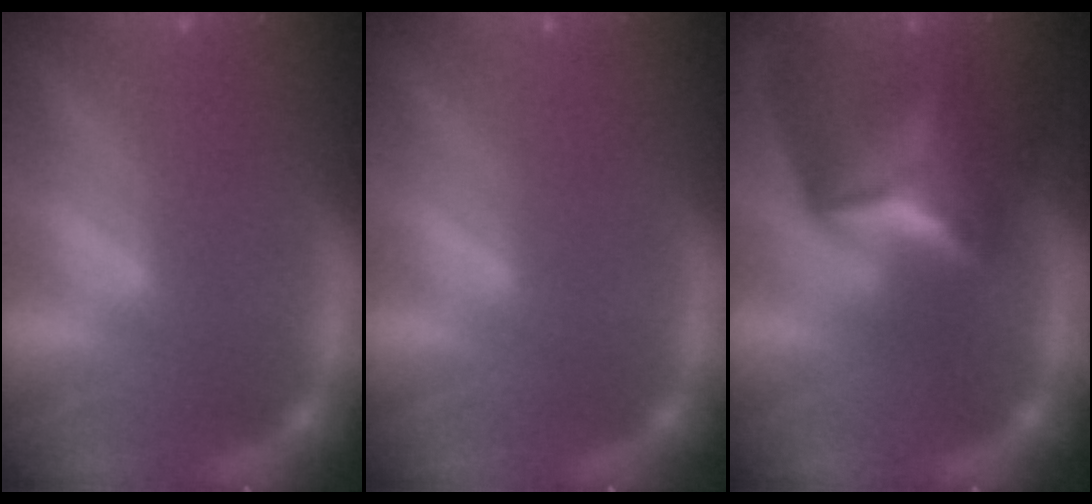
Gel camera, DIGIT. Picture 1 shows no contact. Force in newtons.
{"total": 0.0}
{"total": 8.4}